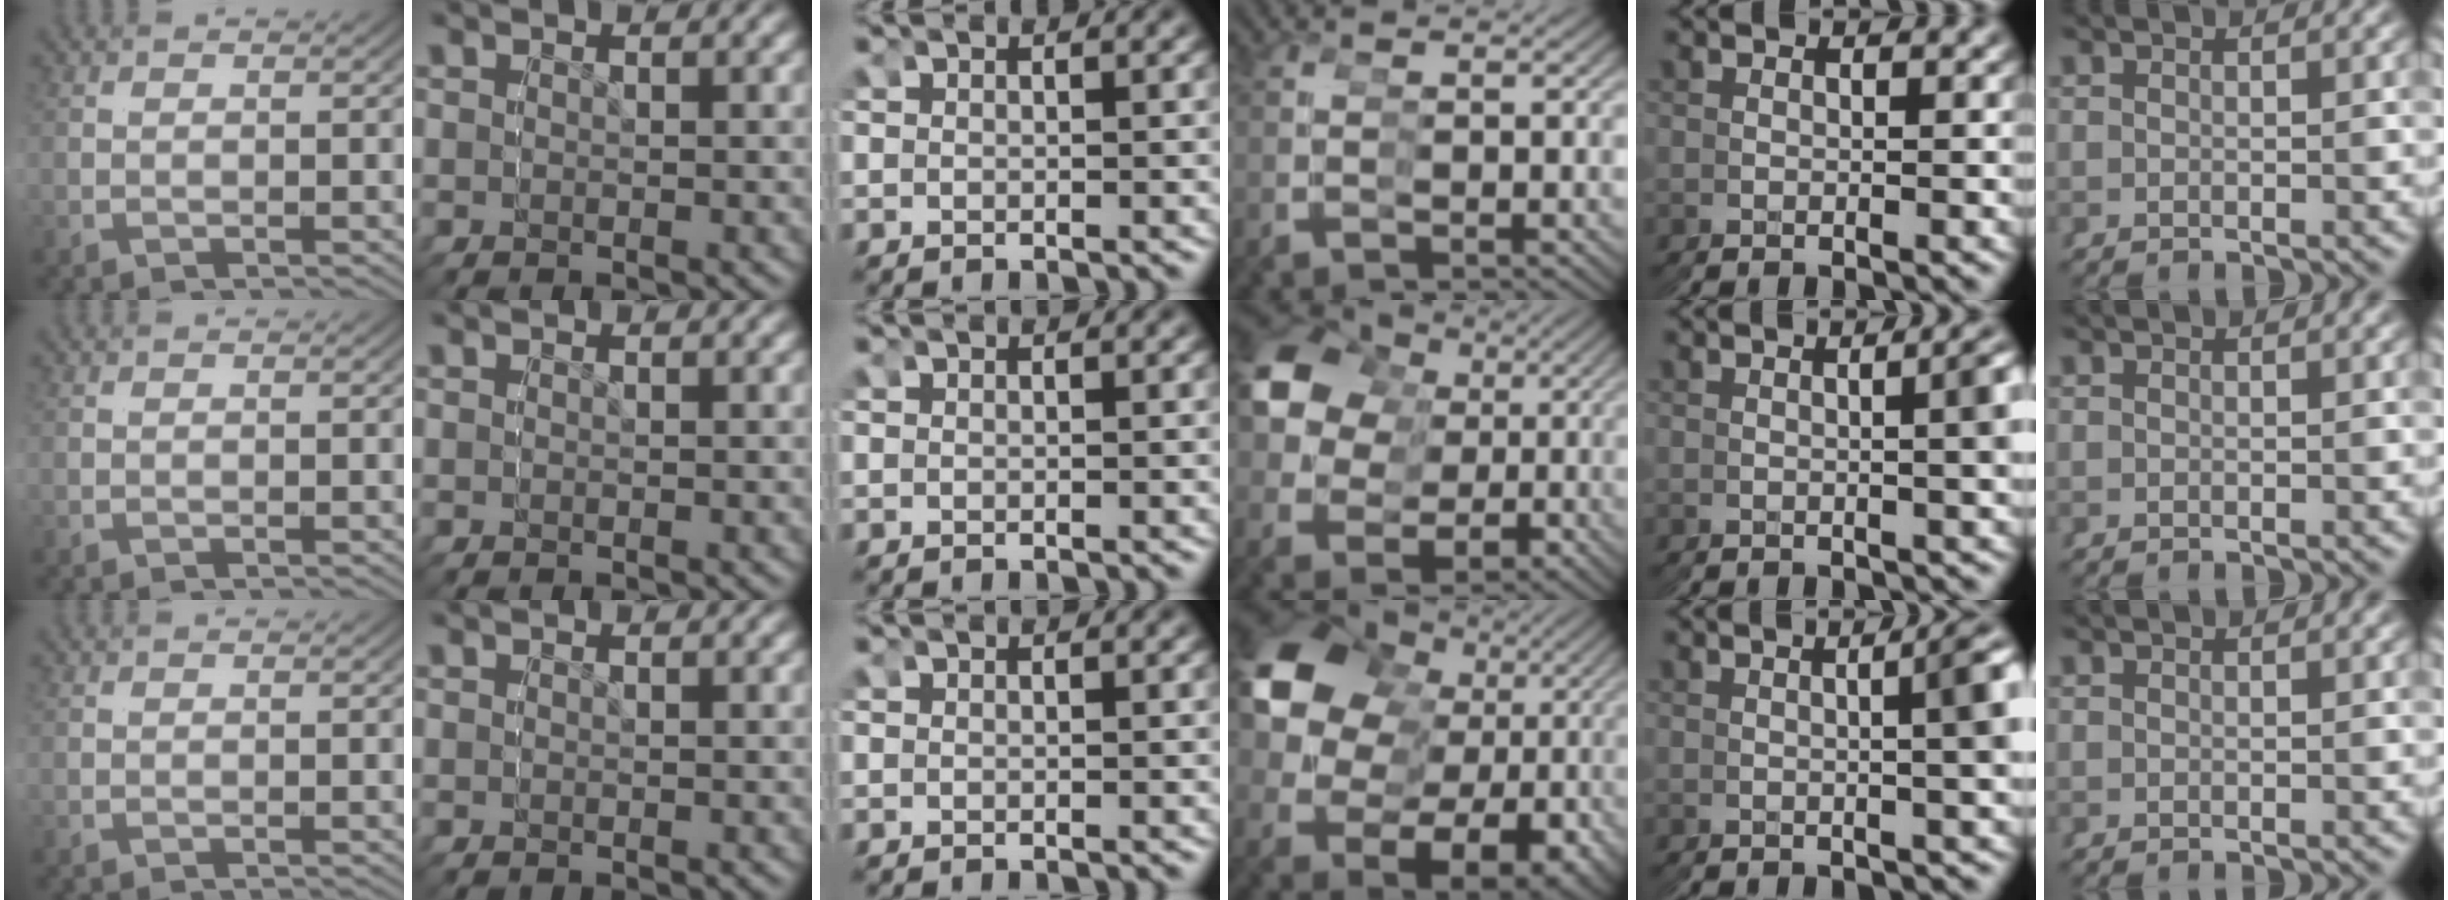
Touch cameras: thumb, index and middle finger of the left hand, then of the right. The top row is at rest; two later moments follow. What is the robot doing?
{"motion": "grasp_and_lifting", "object": "glue stick"}